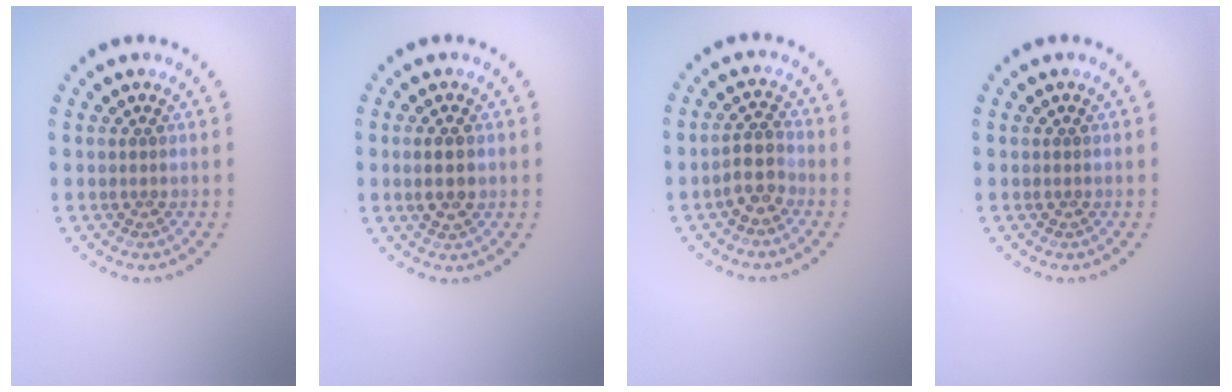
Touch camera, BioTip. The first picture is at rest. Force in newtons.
{"total": 2.9, "press": 2.9, "slide": 0.3}
{"total": 2.5, "press": 2.2, "slide": 1.2}
{"total": 0.0}